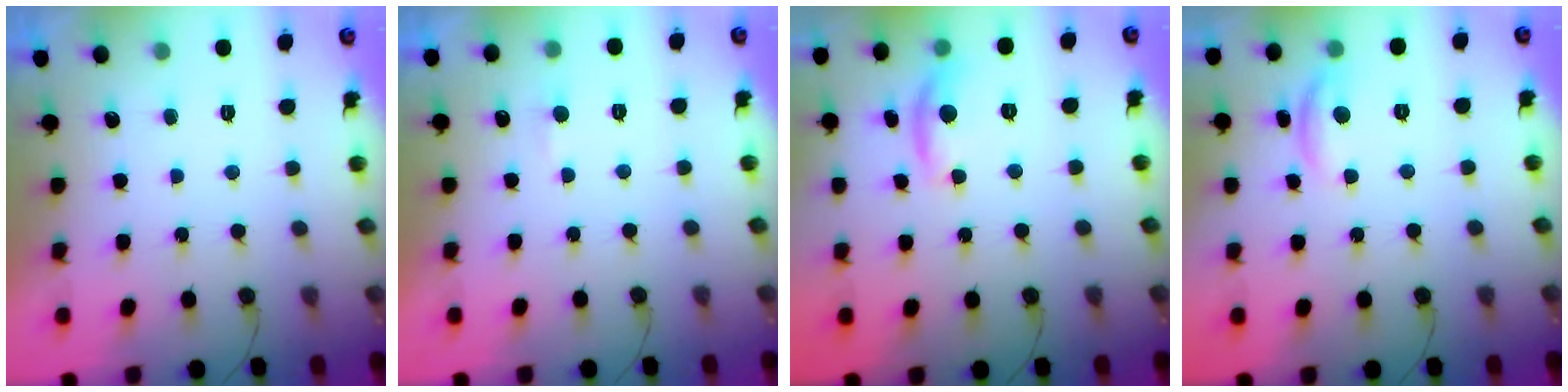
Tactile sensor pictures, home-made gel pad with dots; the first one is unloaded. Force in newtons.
{"total": 4.1, "press": 4.0, "slide": 0.5}
{"total": 8.7, "press": 8.7, "slide": 0.5}
{"total": 7.3, "press": 7.3, "slide": 0.3}